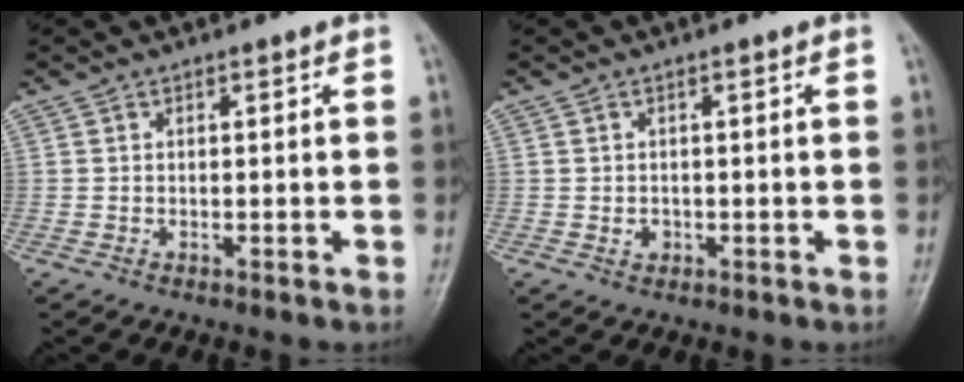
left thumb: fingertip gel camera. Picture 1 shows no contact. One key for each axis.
{"total": 1.3, "fx": -0.3, "fy": 1.1, "fz": 0.7, "tx": -0.003, "ty": 0.002, "tz": -0.001}